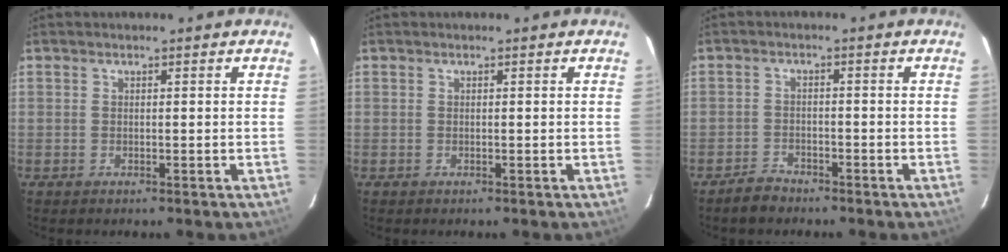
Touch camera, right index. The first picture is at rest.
{"total": 0.0}
{"total": 3.4, "force": [-2.8, 1.8, 0.5], "torque": [-0.019, 0.010, -0.049]}